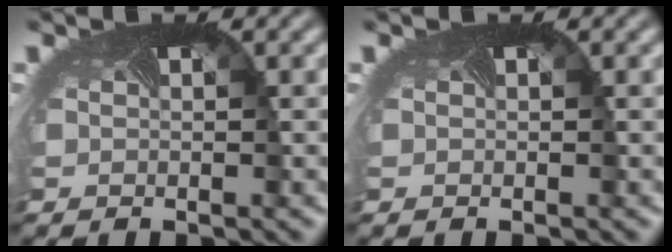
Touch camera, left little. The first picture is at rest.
{"total": 0.0}